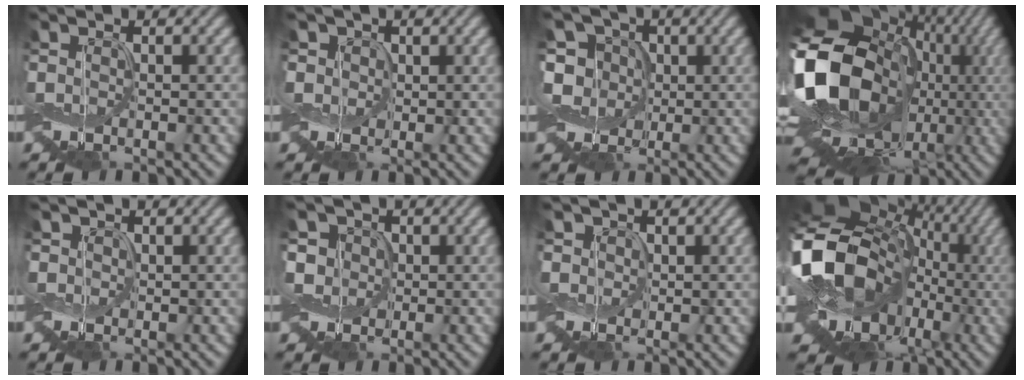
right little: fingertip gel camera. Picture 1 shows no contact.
{"total": 2.0, "force": [0.6, 1.9, 0.3], "torque": [-0.014, 0.003, -0.003]}
{"total": 5.8, "force": [0.1, 5.1, 2.7], "torque": [-0.068, 0.018, -0.027]}
{"total": 19.7, "force": [1.8, 15.4, 12.1], "torque": [-0.239, -0.020, 0.055]}
{"total": 0.9, "force": [0.3, 0.8, -0.2], "torque": [0.003, -0.002, -0.001]}
{"total": 3.4, "force": [0.4, 3.2, 1.2], "torque": [-0.040, 0.016, -0.007]}
{"total": 1.4, "force": [0.4, 1.4, 0.0], "torque": [-0.003, 0.000, -0.004]}
{"total": 17.1, "force": [-0.6, 14.2, 9.4], "torque": [-0.162, -0.010, -0.035]}